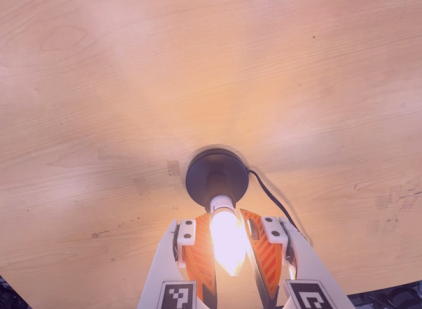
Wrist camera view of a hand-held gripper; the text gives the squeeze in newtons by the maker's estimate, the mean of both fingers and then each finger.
{"total": 14.0, "left": 13.5, "right": 14.5}